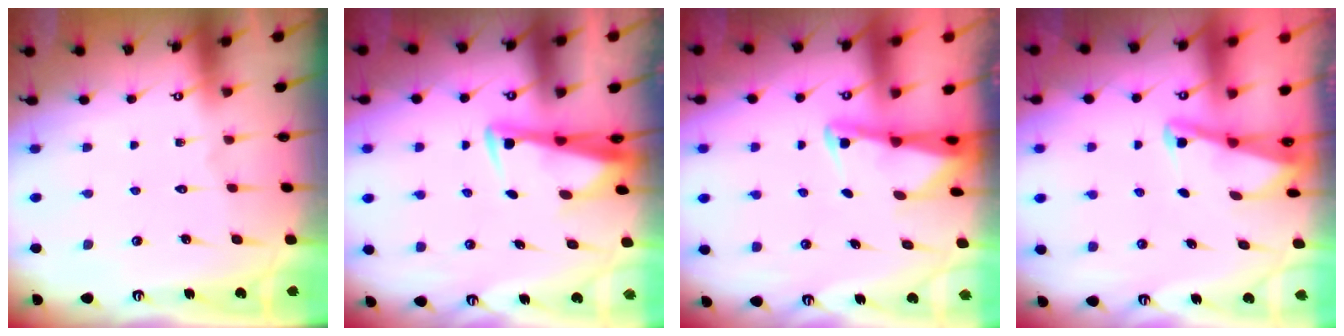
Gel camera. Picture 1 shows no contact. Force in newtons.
{"total": 3.5, "press": 3.4, "slide": 1.1}
{"total": 2.3, "press": 2.3, "slide": 0.4}
{"total": 2.0, "press": 2.0, "slide": 0.4}